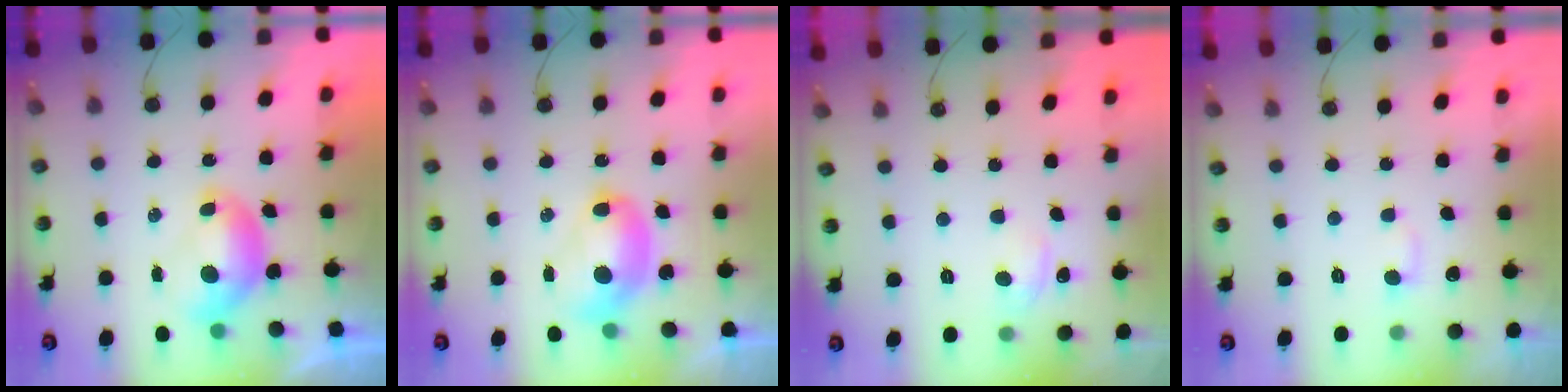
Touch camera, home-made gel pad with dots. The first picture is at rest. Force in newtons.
{"total": 2.9, "press": 2.9, "slide": 0.1}
{"total": 0.8, "press": 0.1, "slide": 0.8}
{"total": 3.2, "press": 3.2, "slide": 0.4}